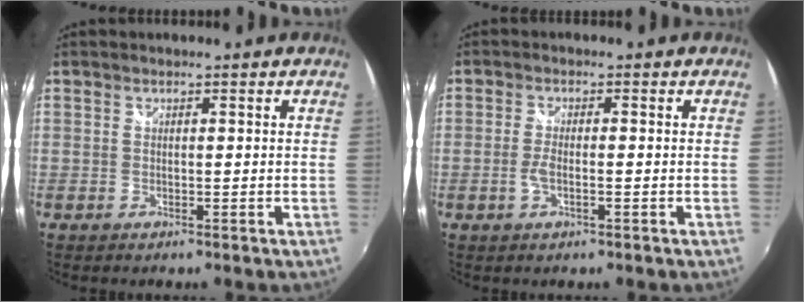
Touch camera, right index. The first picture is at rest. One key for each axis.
{"total": 2.8, "fx": -0.9, "fy": 0.4, "fz": 2.6, "tx": -0.055, "ty": -0.002, "tz": -0.018}